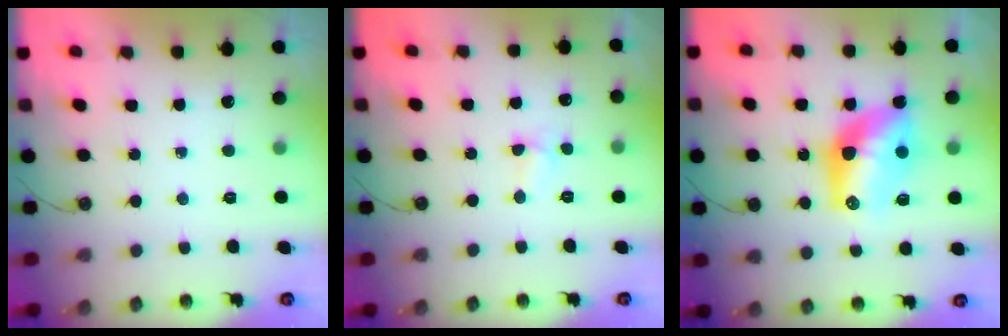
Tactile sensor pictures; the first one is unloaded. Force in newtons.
{"total": 3.9, "press": 3.8, "slide": 0.6}
{"total": 12.9, "press": 12.9, "slide": 1.1}